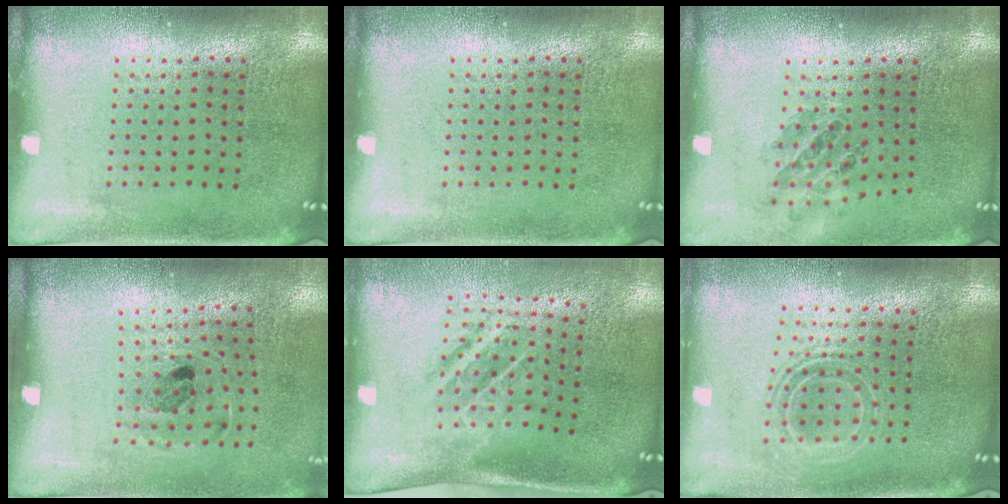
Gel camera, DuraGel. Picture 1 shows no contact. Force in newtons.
{"total": 0.0}
{"total": 0.9, "press": 0.9, "slide": 0.0}
{"total": 1.2, "press": 0.7, "slide": 0.9}
{"total": 1.8, "press": 1.1, "slide": 1.4}
{"total": 1.6, "press": 1.3, "slide": 1.0}